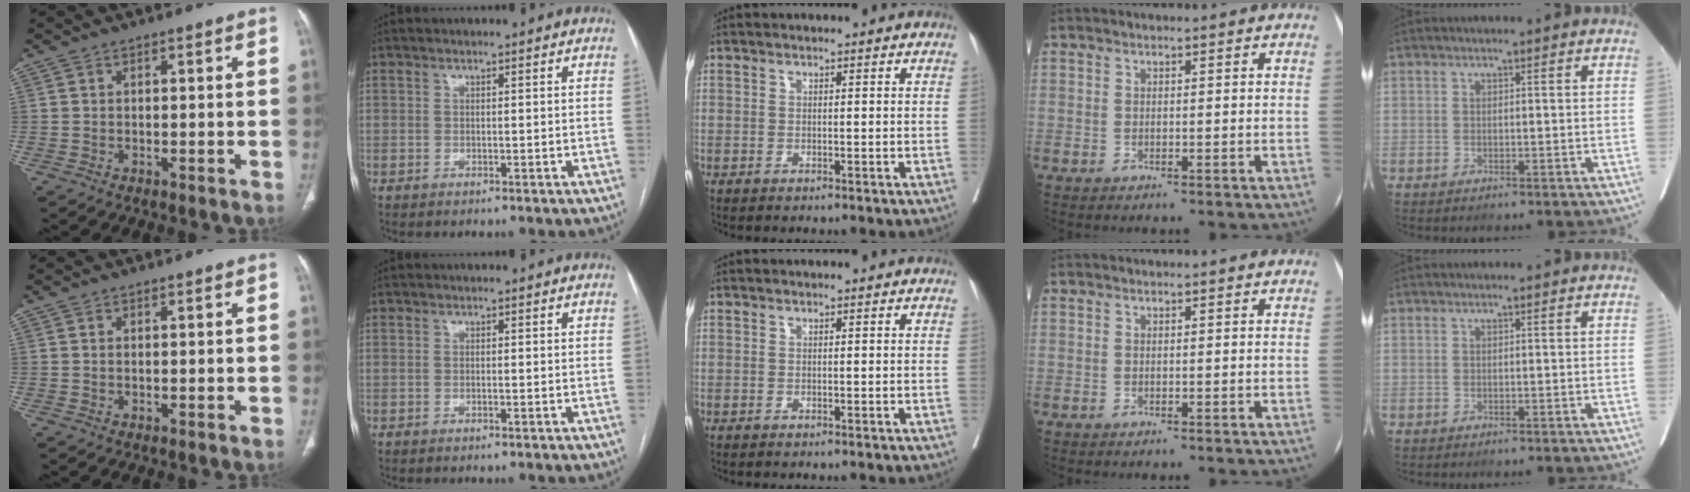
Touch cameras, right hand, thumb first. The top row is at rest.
{}